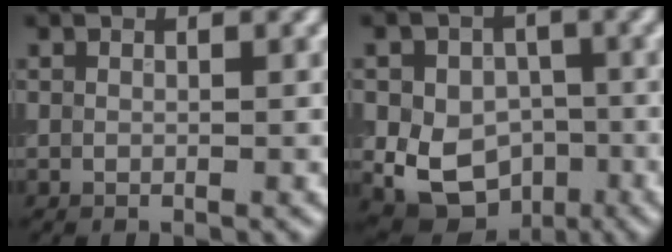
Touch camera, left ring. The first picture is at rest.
{"total": 9.1, "force": [-2.0, 7.2, 5.1], "torque": [-0.054, -0.013, -0.046]}